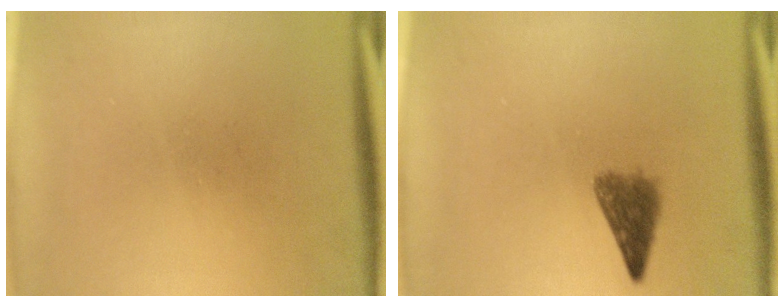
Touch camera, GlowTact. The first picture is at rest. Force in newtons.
{"total": 3.8}